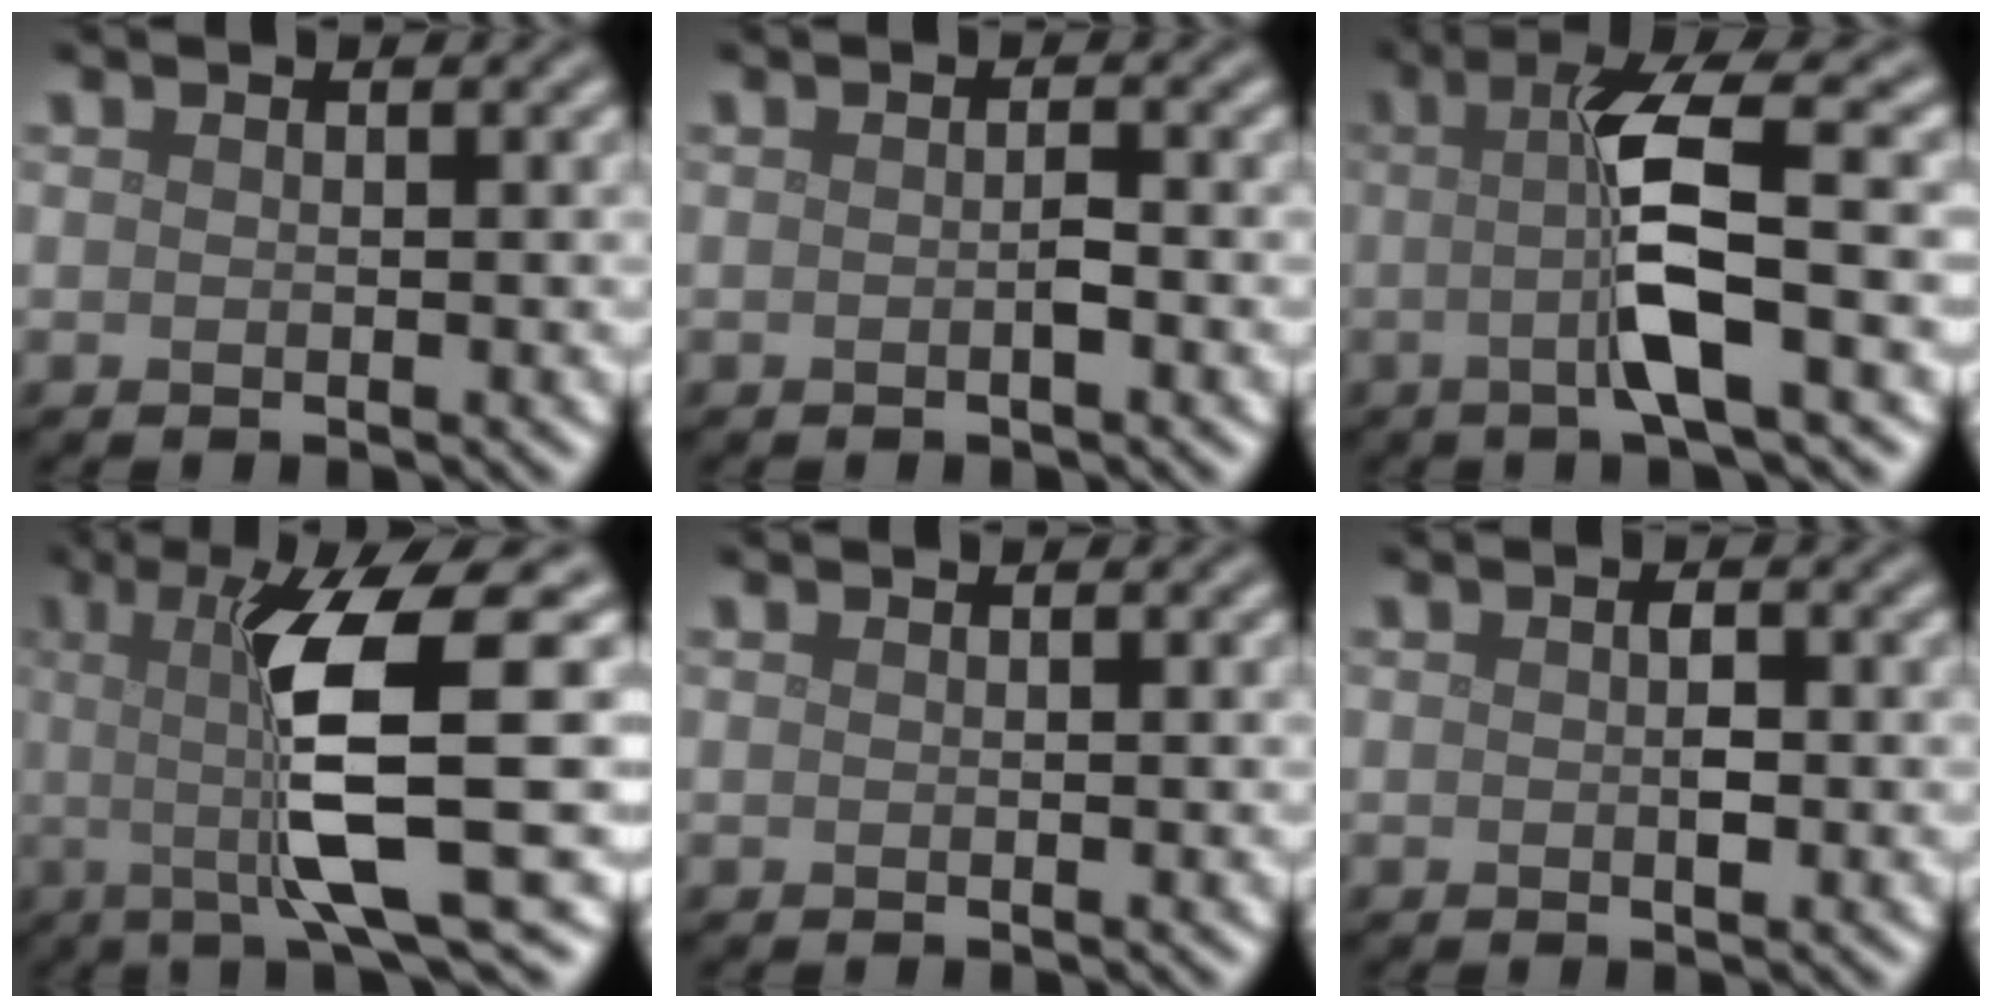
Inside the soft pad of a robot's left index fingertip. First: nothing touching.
{"total": 0.8, "force": [-0.3, 0.1, 0.8], "torque": [-0.014, 0.002, -0.004]}
{"total": 5.8, "force": [-0.4, 0.8, 5.8], "torque": [-0.109, 0.005, -0.013]}
{"total": 9.1, "force": [0.3, 1.7, 9.0], "torque": [-0.134, -0.008, 0.006]}
{"total": 0.0}
{"total": 1.4, "force": [-0.1, 0.6, 1.2], "torque": [-0.021, 0.000, 0.000]}